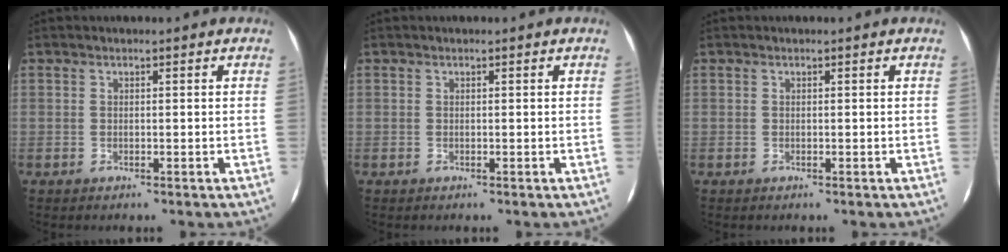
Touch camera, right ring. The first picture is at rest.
{"total": 0.0}
{"total": 0.0}